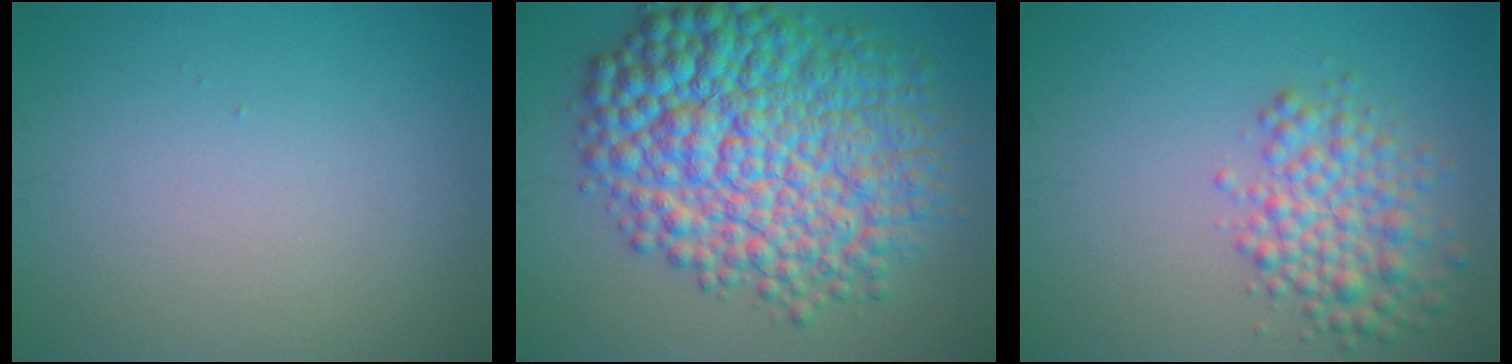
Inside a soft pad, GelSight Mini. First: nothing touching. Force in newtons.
{"total": 13.5, "press": 13.5, "slide": 0.1}
{"total": 4.5, "press": 4.5, "slide": 0.2}